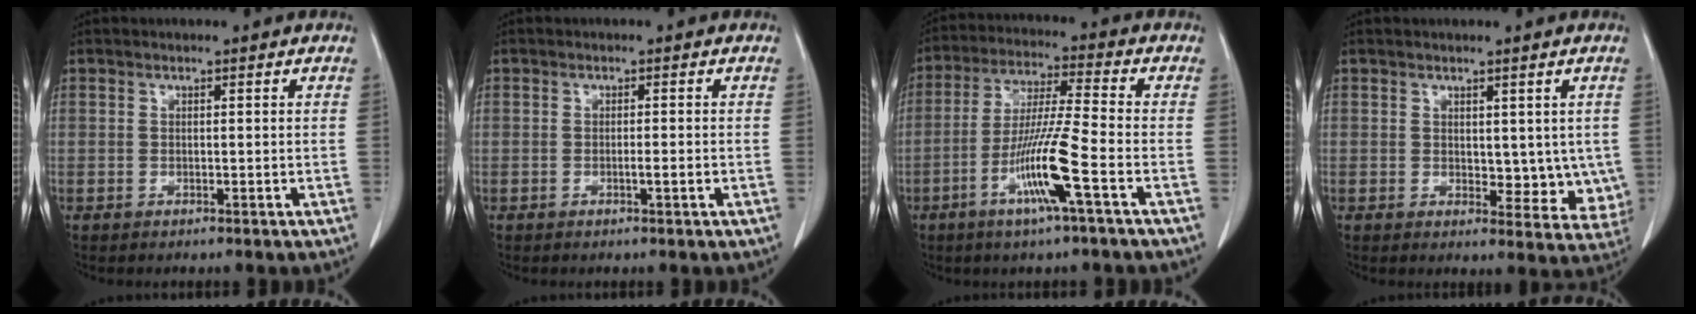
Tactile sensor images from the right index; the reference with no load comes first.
{"total": 1.4, "force": [-0.5, -0.1, 1.3], "torque": [-0.023, -0.001, -0.007]}
{"total": 11.4, "force": [-4.6, -0.8, 10.4], "torque": [-0.205, -0.011, -0.090]}
{"total": 6.4, "force": [0.8, 3.8, 5.1], "torque": [-0.037, -0.014, 0.016]}